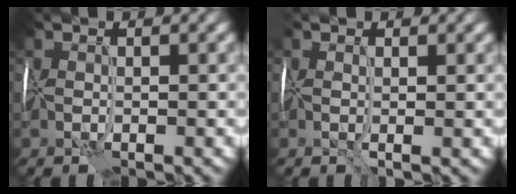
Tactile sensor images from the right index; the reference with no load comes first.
{"total": 0.9, "force": [0.5, 0.4, 0.6], "torque": [-0.014, 0.002, 0.007]}